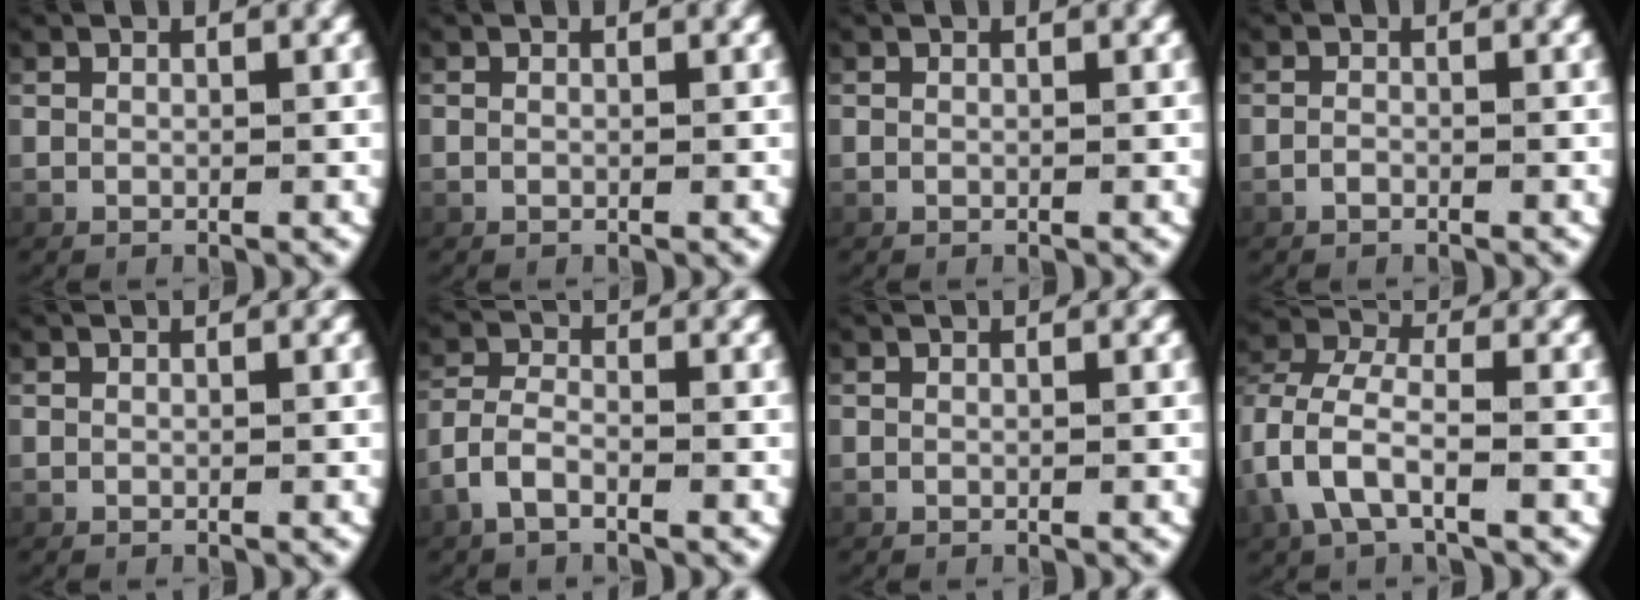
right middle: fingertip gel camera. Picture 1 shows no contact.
{"total": 0.6, "force": [-0.4, 0.4, 0.1], "torque": [-0.004, 0.004, -0.012]}
{"total": 0.0}
{"total": 0.8, "force": [-0.8, -0.1, 0.0], "torque": [-0.001, 0.004, -0.019]}
{"total": 0.0}
{"total": 2.4, "force": [-1.4, 1.2, 1.5], "torque": [-0.042, -0.004, -0.025]}
{"total": 0.0}
{"total": 3.8, "force": [0.0, 2.5, 2.9], "torque": [-0.073, -0.005, -0.002]}